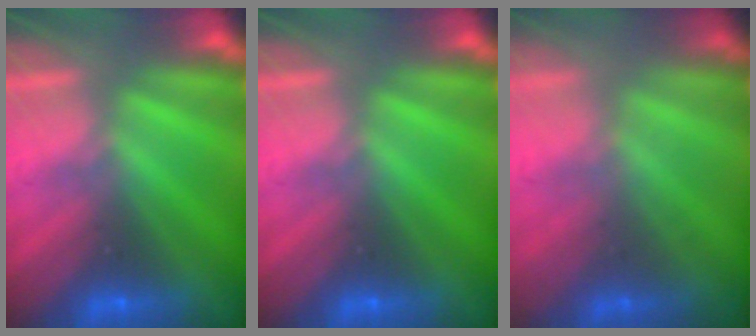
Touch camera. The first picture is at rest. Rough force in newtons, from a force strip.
{"total": 0.0}
{"total": 1.5}